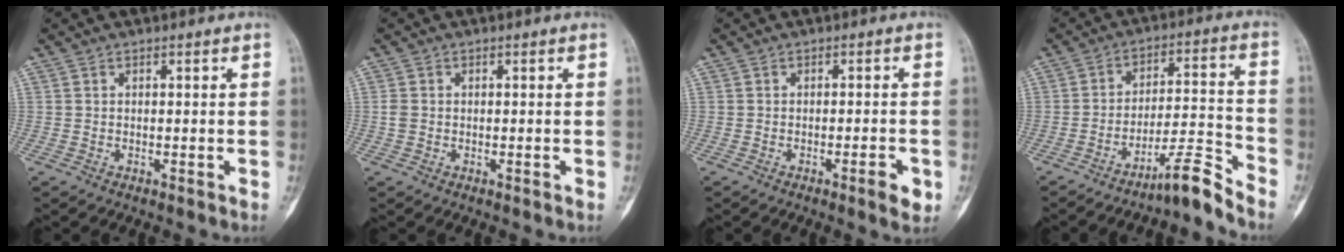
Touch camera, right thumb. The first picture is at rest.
{"total": 1.5, "force": [-0.2, 1.1, 0.9], "torque": [-0.020, 0.000, -0.005]}
{"total": 3.6, "force": [-1.6, 0.8, 3.2], "torque": [-0.041, 0.003, -0.022]}
{"total": 8.1, "force": [-7.0, -0.3, 4.0], "torque": [-0.062, 0.083, -0.117]}